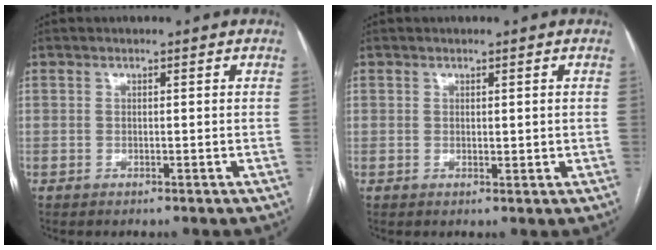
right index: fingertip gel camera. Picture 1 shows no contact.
{"total": 0.8, "force": [0.3, 0.5, 0.5], "torque": [-0.009, -0.002, 0.009]}